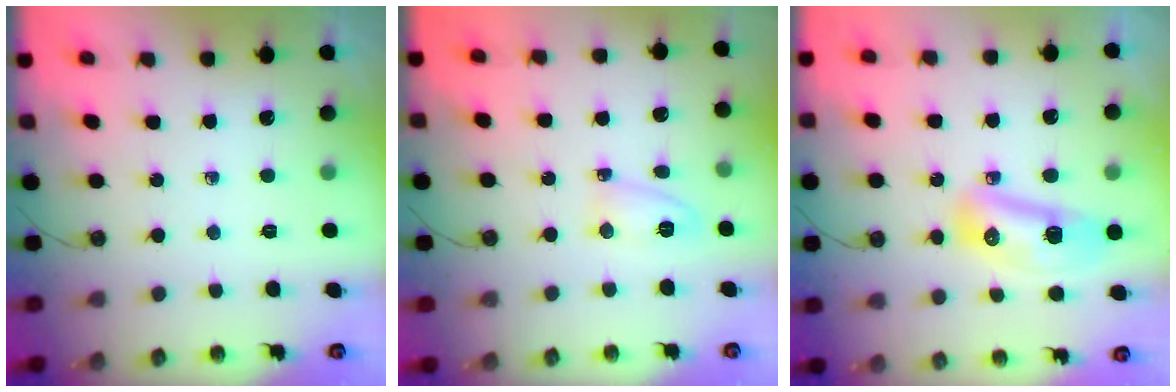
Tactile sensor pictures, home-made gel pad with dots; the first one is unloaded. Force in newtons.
{"total": 4.4, "press": 4.3, "slide": 0.8}
{"total": 11.4, "press": 11.3, "slide": 1.4}